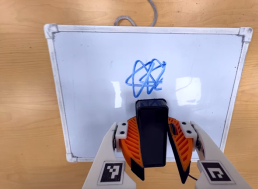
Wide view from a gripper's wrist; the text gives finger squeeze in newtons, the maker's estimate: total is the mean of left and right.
{"total": 8.6, "left": 8.9, "right": 8.2}